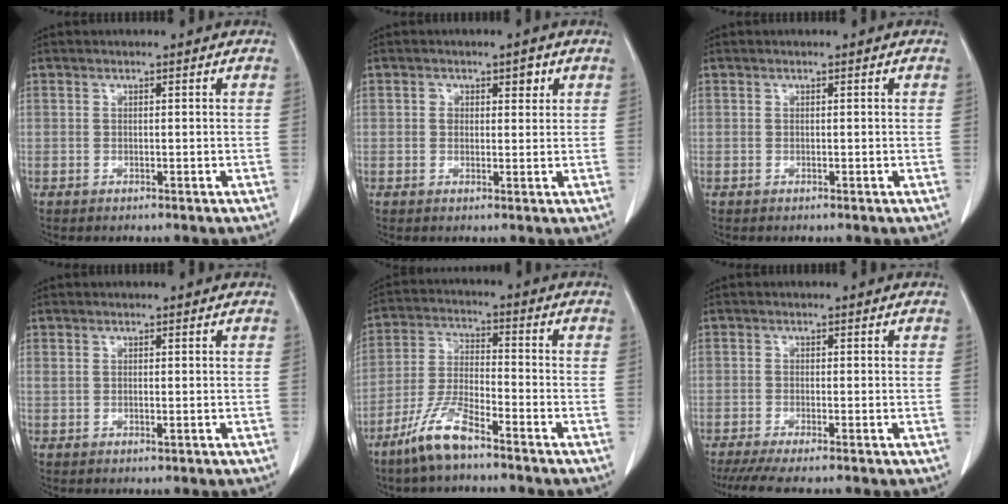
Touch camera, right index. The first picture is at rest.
{"total": 2.6, "force": [1.0, 1.8, 1.6], "torque": [-0.018, 0.006, 0.015]}
{"total": 0.0}
{"total": 0.8, "force": [0.2, 0.3, 0.7], "torque": [-0.020, -0.003, 0.009]}
{"total": 8.5, "force": [-6.1, 1.3, 5.8], "torque": [-0.129, -0.014, -0.123]}
{"total": 5.5, "force": [-4.6, -0.2, 3.1], "torque": [-0.041, -0.013, -0.075]}